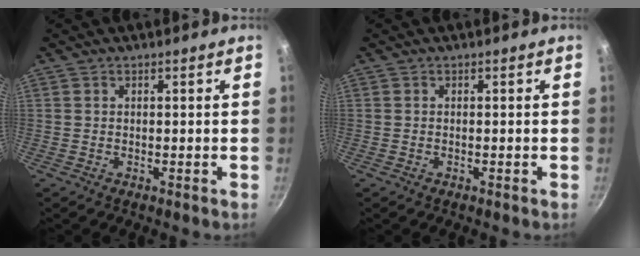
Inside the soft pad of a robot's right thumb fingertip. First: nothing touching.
{"total": 4.1, "force": [-1.7, 2.9, 2.3], "torque": [-0.042, 0.010, -0.027]}